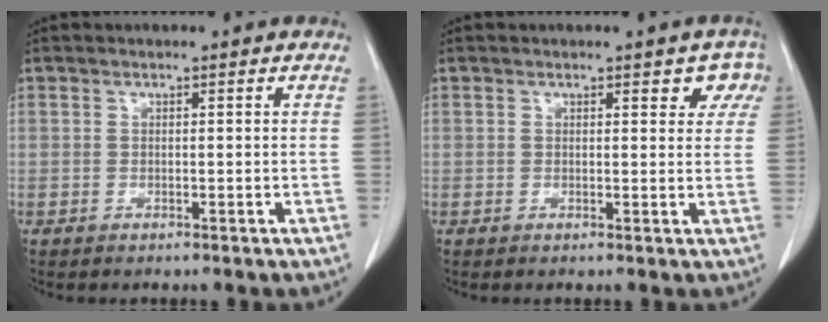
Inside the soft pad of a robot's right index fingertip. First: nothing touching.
{"total": 3.4, "force": [1.9, 1.7, 2.3], "torque": [-0.008, 0.005, 0.014]}